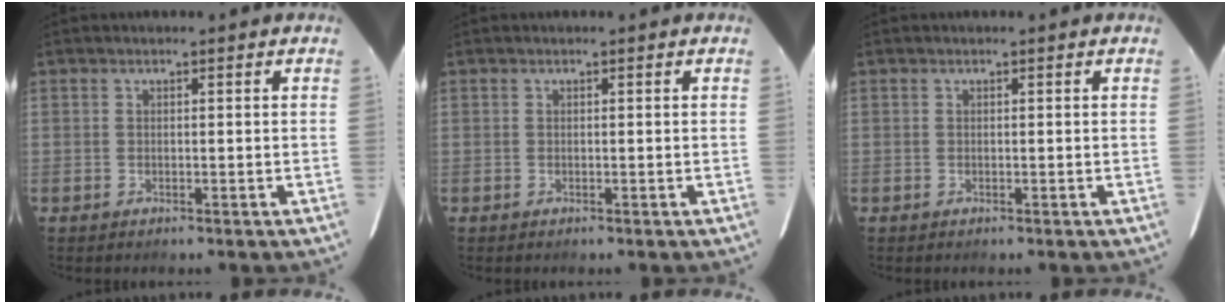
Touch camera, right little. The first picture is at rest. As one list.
[{"total": 0.0}, {"total": 0.0}]